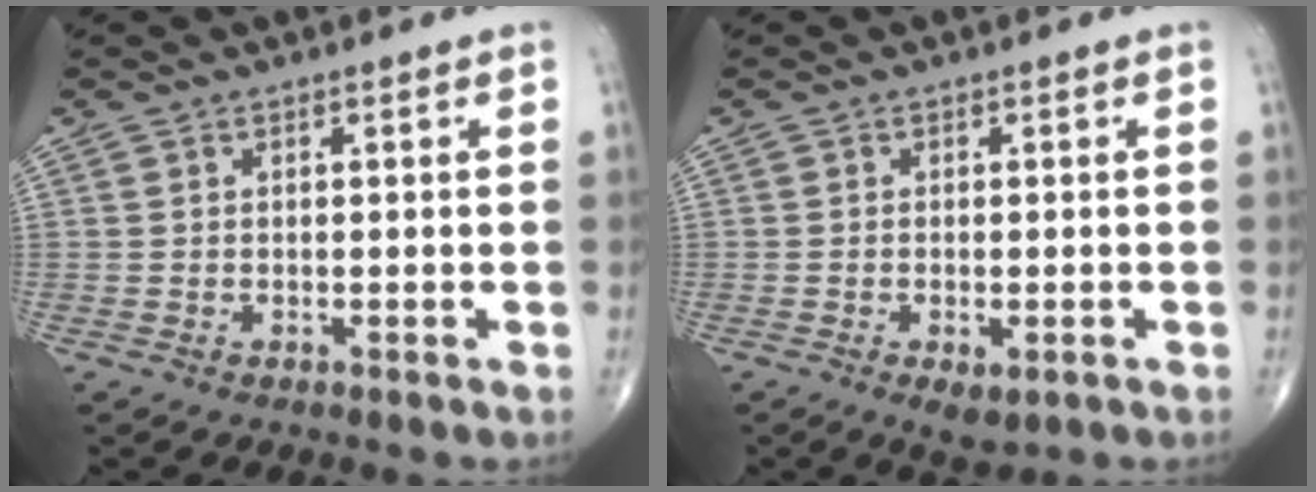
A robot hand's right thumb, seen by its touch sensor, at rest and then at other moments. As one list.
[{"total": 3.7, "force": [-1.5, 1.5, 3.0], "torque": [-0.048, -0.005, -0.018]}]